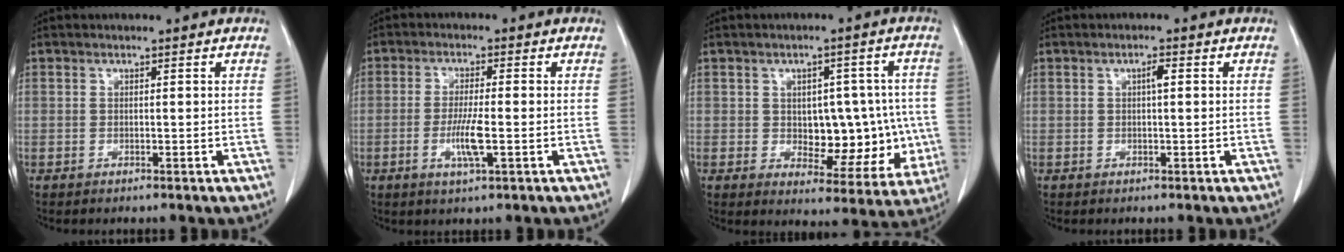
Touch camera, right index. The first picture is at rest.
{"total": 5.3, "force": [-1.4, 0.3, 5.1], "torque": [-0.103, -0.011, -0.024]}
{"total": 11.4, "force": [-0.6, 6.5, 9.3], "torque": [-0.100, 0.022, 0.013]}
{"total": 1.4, "force": [0.3, 0.2, 1.4], "torque": [-0.024, 0.004, 0.003]}